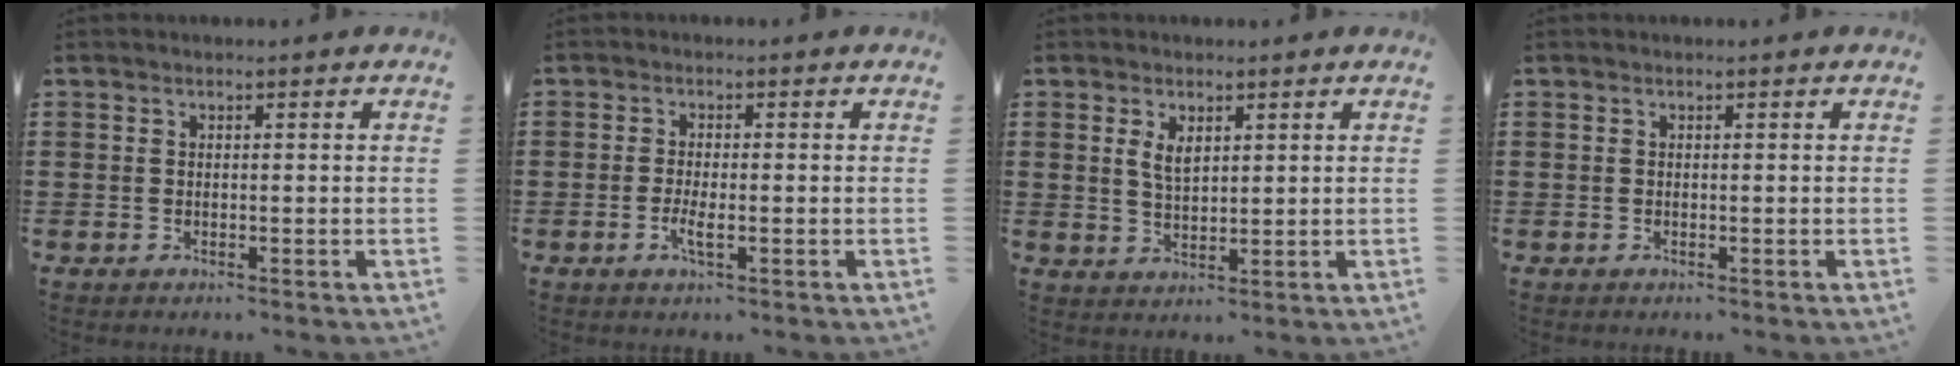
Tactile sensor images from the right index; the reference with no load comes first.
{"total": 2.6, "force": [-0.9, 0.6, 2.4], "torque": [-0.048, -0.004, -0.018]}
{"total": 3.0, "force": [1.4, 1.5, 2.2], "torque": [-0.040, 0.001, 0.023]}
{"total": 0.0}